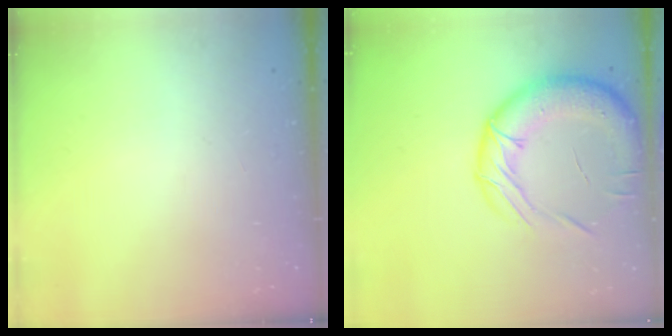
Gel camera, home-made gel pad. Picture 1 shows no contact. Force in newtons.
{"total": 20.3, "press": 19.9, "slide": 4.2}